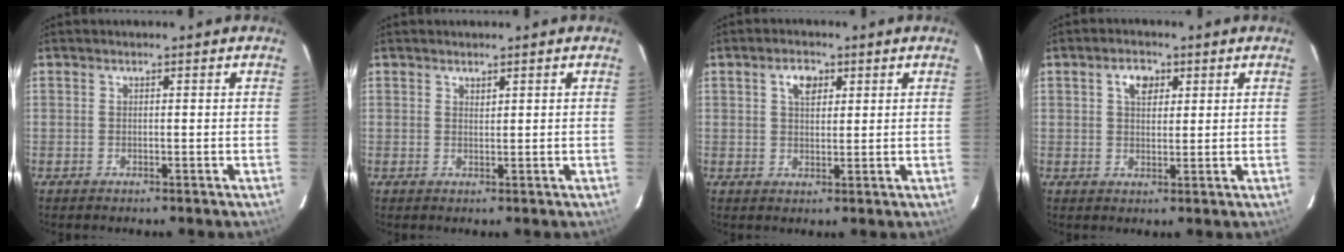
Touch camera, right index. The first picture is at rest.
{"total": 0.8, "force": [0.7, 0.3, 0.2], "torque": [-0.003, 0.001, 0.013]}
{"total": 3.9, "force": [1.7, 2.3, 2.6], "torque": [-0.045, 0.010, 0.030]}
{"total": 4.0, "force": [1.7, 2.5, 2.6], "torque": [-0.041, 0.012, 0.030]}